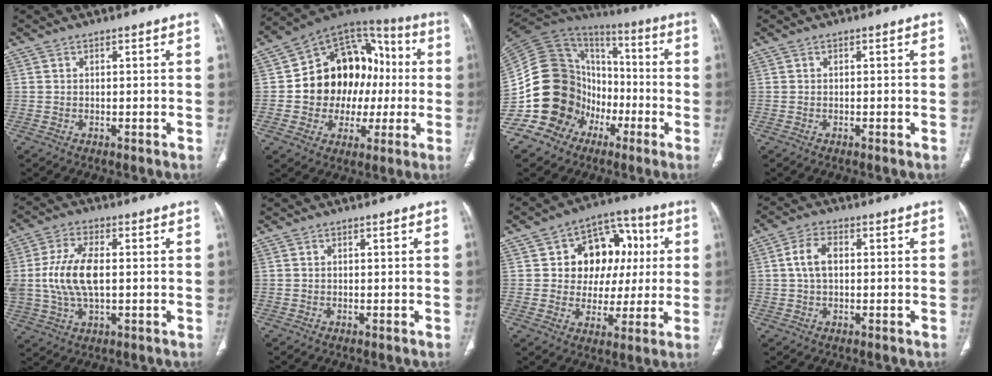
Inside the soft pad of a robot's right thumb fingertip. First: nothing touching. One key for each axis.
{"total": 20.3, "fx": 0.2, "fy": 15.8, "fz": 12.8, "tx": -0.132, "ty": 0.044, "tz": 0.011}
{"total": 21.1, "fx": -6.9, "fy": 17.9, "fz": 8.7, "tx": -0.133, "ty": 0.090, "tz": -0.116}
{"total": 0.0}
{"total": 11.7, "fx": 0.4, "fy": 6.0, "fz": 10.1, "tx": -0.218, "ty": 0.006, "tz": 0.013}
{"total": 0.0}
{"total": 14.7, "fx": 2.9, "fy": 11.8, "fz": 8.3, "tx": -0.053, "ty": 0.019, "tz": 0.047}
{"total": 5.3, "fx": 0.6, "fy": 3.1, "fz": 4.2, "tx": -0.081, "ty": 0.014, "tz": 0.009}